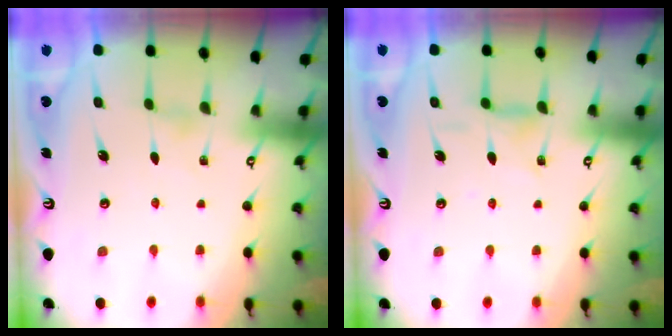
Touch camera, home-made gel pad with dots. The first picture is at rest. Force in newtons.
{"total": 2.4, "press": 2.3, "slide": 0.3}